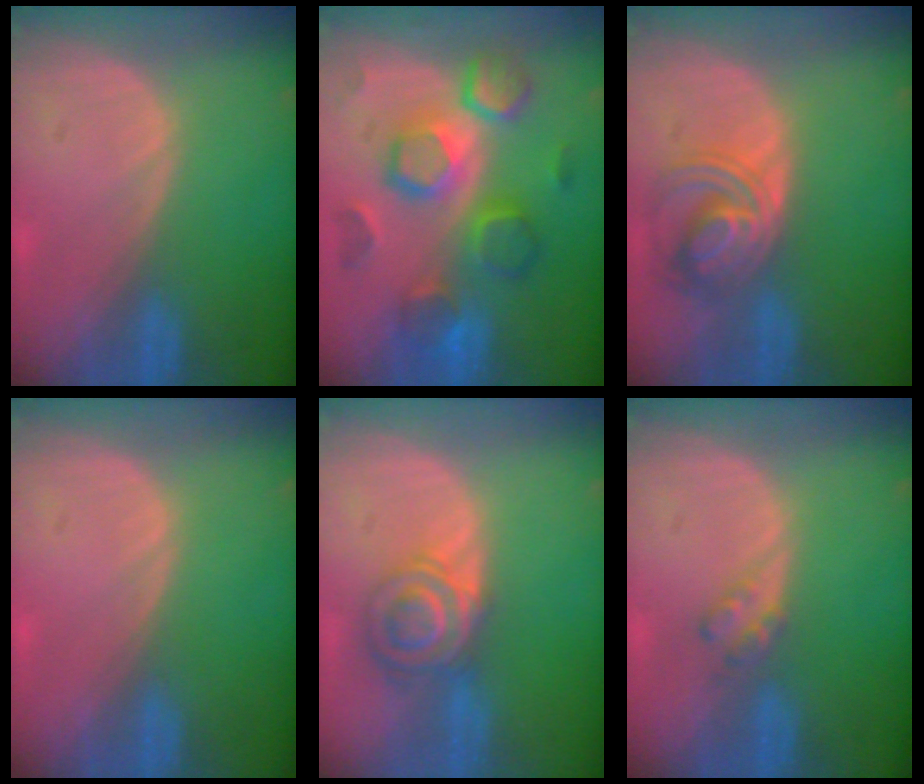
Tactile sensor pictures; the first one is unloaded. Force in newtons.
{"total": 10.4, "press": 10.4, "slide": 0.8}
{"total": 6.4, "press": 6.3, "slide": 0.7}
{"total": 0.5, "press": 0.0, "slide": 0.5}
{"total": 7.1, "press": 6.0, "slide": 3.8}
{"total": 2.3, "press": 2.2, "slide": 0.3}